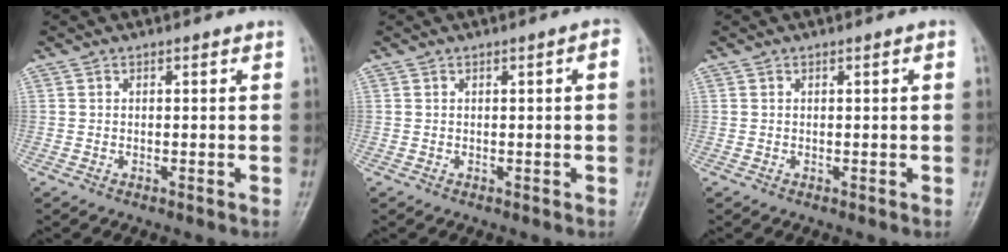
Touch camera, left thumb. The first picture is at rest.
{"total": 1.8, "force": [0.3, 0.2, 1.8], "torque": [-0.027, 0.005, 0.002]}
{"total": 0.6, "force": [0.2, 0.0, 0.6], "torque": [-0.012, 0.001, 0.002]}